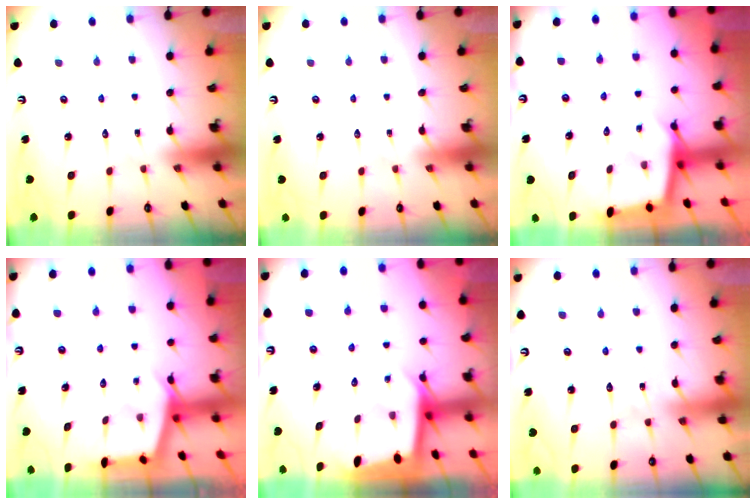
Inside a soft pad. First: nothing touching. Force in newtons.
{"total": 0.0}
{"total": 2.5, "press": 2.5, "slide": 0.2}
{"total": 2.8, "press": 2.8, "slide": 0.3}
{"total": 2.3, "press": 2.3, "slide": 0.1}
{"total": 5.6, "press": 5.6, "slide": 0.5}